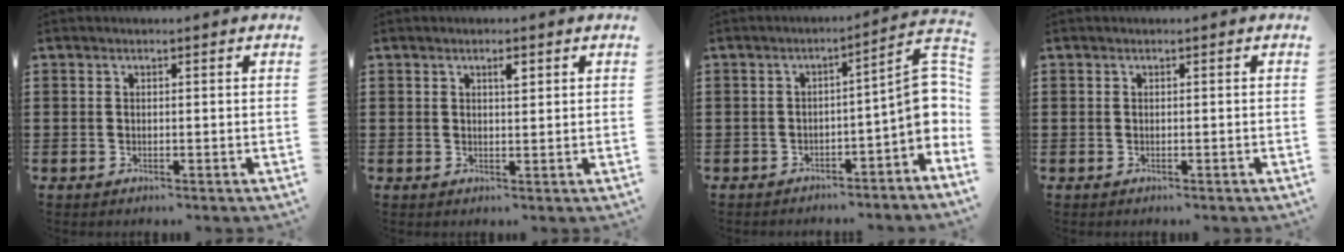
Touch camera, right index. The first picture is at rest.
{"total": 1.5, "force": [0.8, 0.4, 1.2], "torque": [-0.018, 0.000, 0.011]}
{"total": 7.5, "force": [-1.6, 2.0, 7.0], "torque": [-0.095, -0.009, -0.035]}
{"total": 0.0}